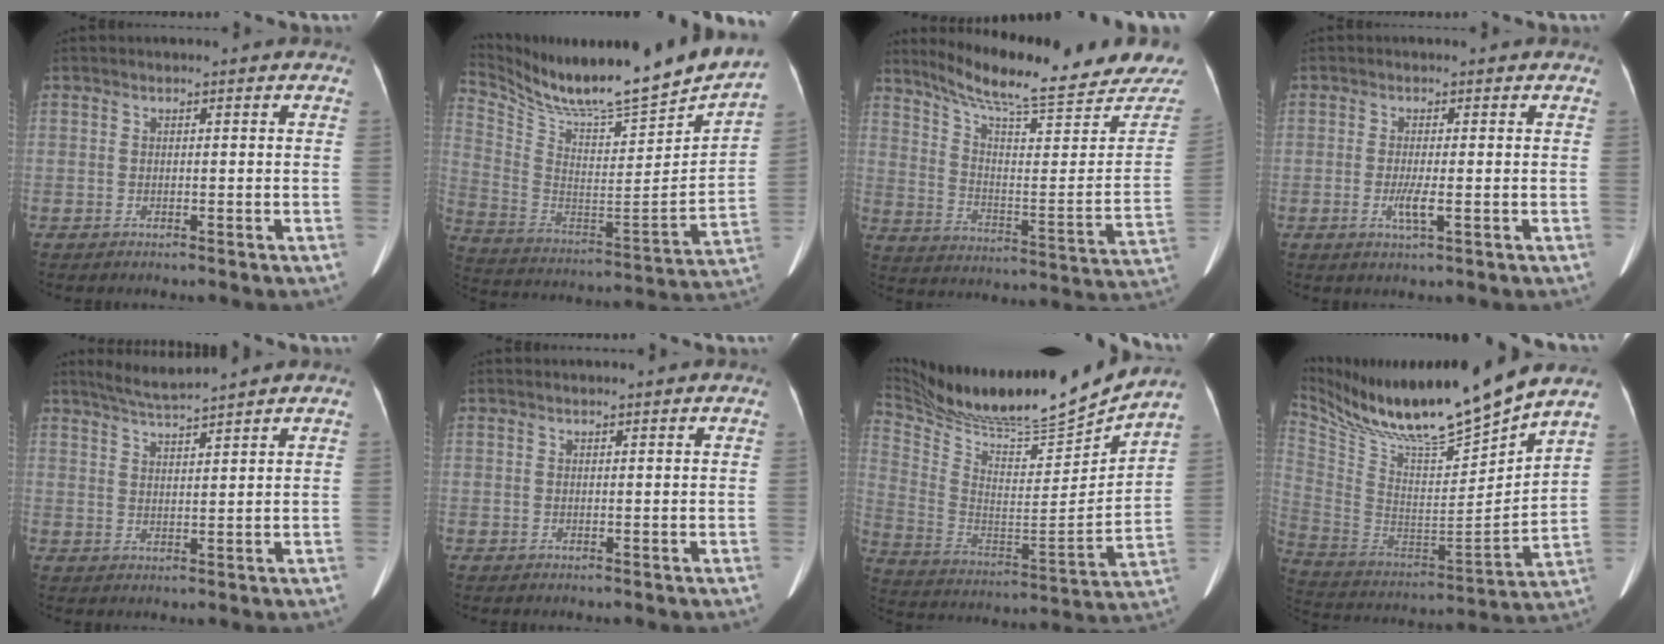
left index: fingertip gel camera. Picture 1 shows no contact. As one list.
[{"total": 24.7, "force": [22.3, 1.0, 10.5], "torque": [-0.196, -0.071, 0.344]}, {"total": 24.1, "force": [21.8, 2.9, 10.0], "torque": [-0.157, -0.072, 0.292]}, {"total": 2.6, "force": [-0.5, 0.3, 2.5], "torque": [-0.050, -0.005, -0.007]}, {"total": 5.1, "force": [4.7, -1.1, 1.5], "torque": [-0.032, 0.008, 0.089]}, {"total": 1.3, "force": [1.2, 0.0, 0.3], "torque": [-0.007, 0.018, 0.024]}, {"total": 23.5, "force": [21.7, 0.8, 9.0], "torque": [-0.181, -0.048, 0.357]}, {"total": 21.9, "force": [19.2, 0.4, 10.5], "torque": [-0.207, -0.036, 0.337]}]